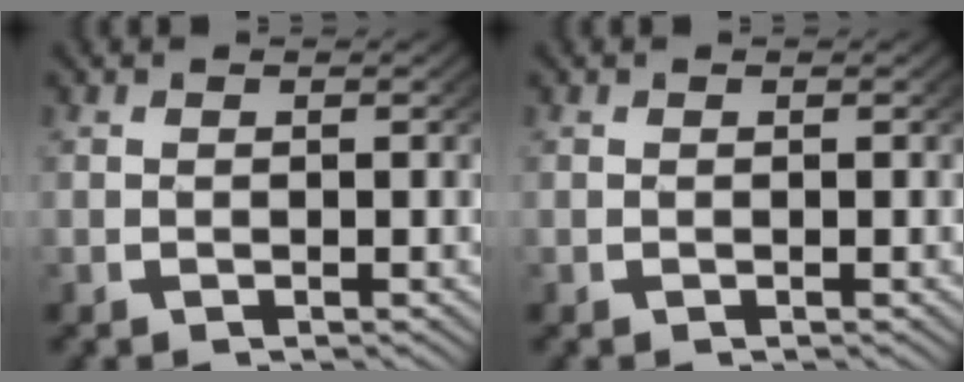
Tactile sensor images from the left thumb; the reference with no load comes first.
{"total": 0.0}